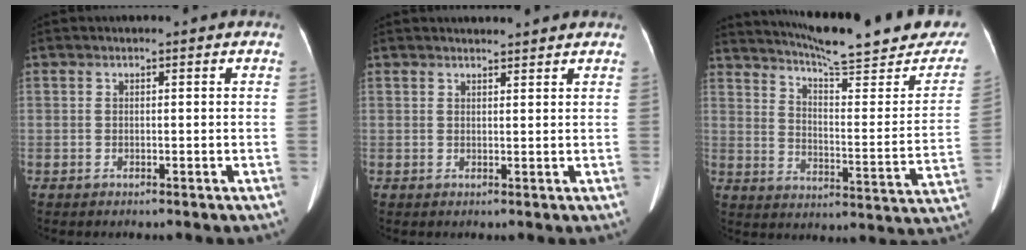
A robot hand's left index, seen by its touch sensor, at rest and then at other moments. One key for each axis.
{"total": 4.1, "fx": 4.0, "fy": 0.4, "fz": 0.9, "tx": -0.015, "ty": 0.016, "tz": 0.047}
{"total": 25.7, "fx": 22.4, "fy": 3.2, "fz": 12.2, "tx": -0.180, "ty": -0.059, "tz": 0.283}